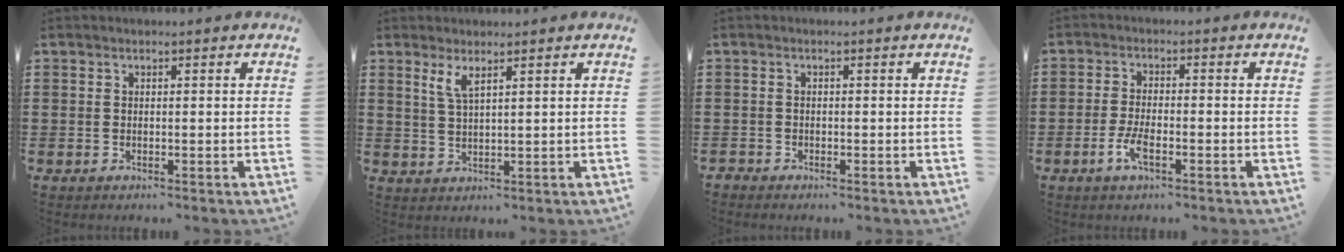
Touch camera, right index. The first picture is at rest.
{"total": 2.8, "force": [1.9, 0.6, 2.1], "torque": [-0.046, 0.002, 0.033]}
{"total": 0.8, "force": [-0.8, 0.3, 0.0], "torque": [-0.002, 0.001, -0.018]}
{"total": 3.9, "force": [-1.8, 1.3, 3.2], "torque": [-0.074, -0.002, -0.038]}